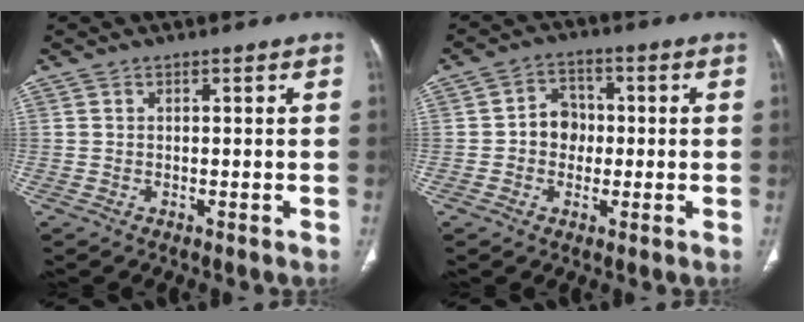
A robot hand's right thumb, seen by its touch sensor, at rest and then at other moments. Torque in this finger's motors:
{"motor_torque": [0.21, 0.03, 0.40, -0.01, 0.06]}